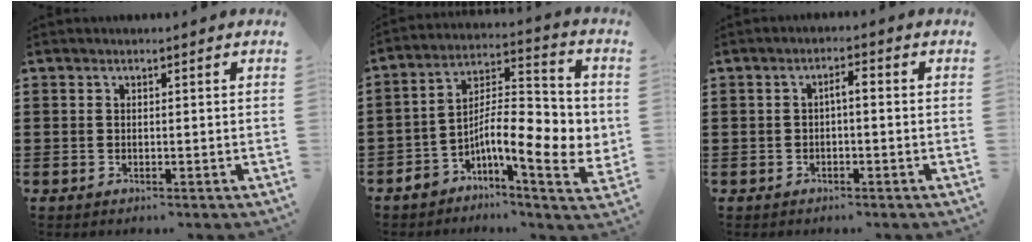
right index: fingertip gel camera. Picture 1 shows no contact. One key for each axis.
{"total": 10.5, "fx": -1.7, "fy": 3.8, "fz": 9.7, "tx": -0.170, "ty": -0.016, "tz": -0.031}
{"total": 1.9, "fx": -0.4, "fy": 0.4, "fz": 1.8, "tx": -0.035, "ty": 0.005, "tz": -0.010}